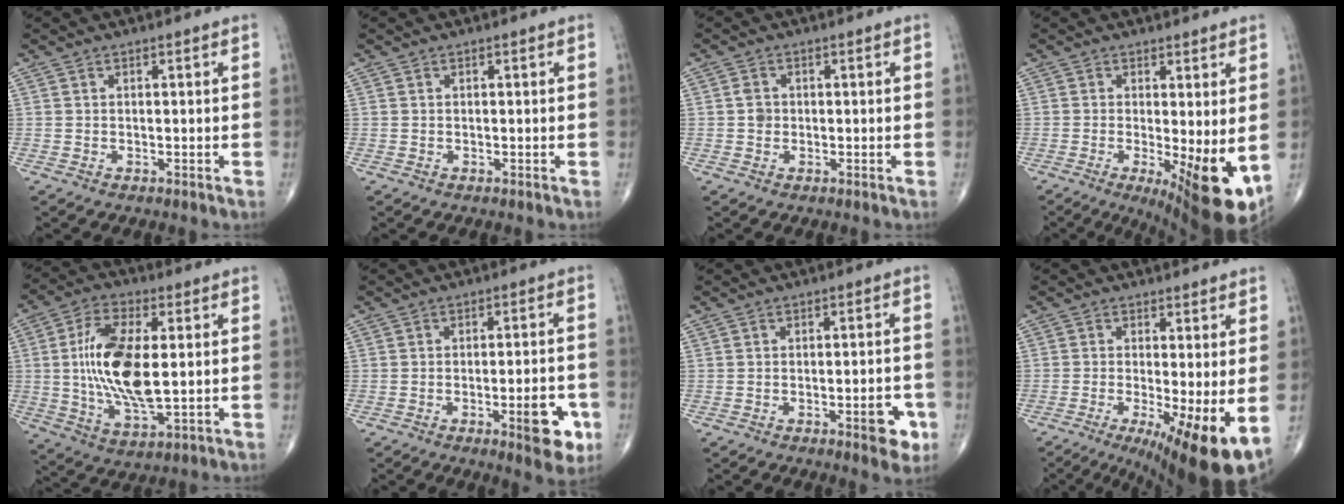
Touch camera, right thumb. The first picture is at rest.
{"total": 0.0}
{"total": 1.9, "force": [0.0, 1.7, 1.0], "torque": [-0.011, 0.004, -0.002]}
{"total": 11.6, "force": [-1.7, 3.4, 11.0], "torque": [-0.152, -0.026, -0.015]}
{"total": 17.3, "force": [1.7, 8.4, 15.0], "torque": [-0.281, -0.011, 0.032]}
{"total": 9.3, "force": [-3.6, 2.9, 8.1], "torque": [-0.090, 0.014, -0.044]}
{"total": 6.2, "force": [-2.6, 2.1, 5.2], "torque": [-0.049, 0.010, -0.030]}
{"total": 11.8, "force": [-3.1, 2.2, 11.1], "torque": [-0.170, -0.020, -0.044]}